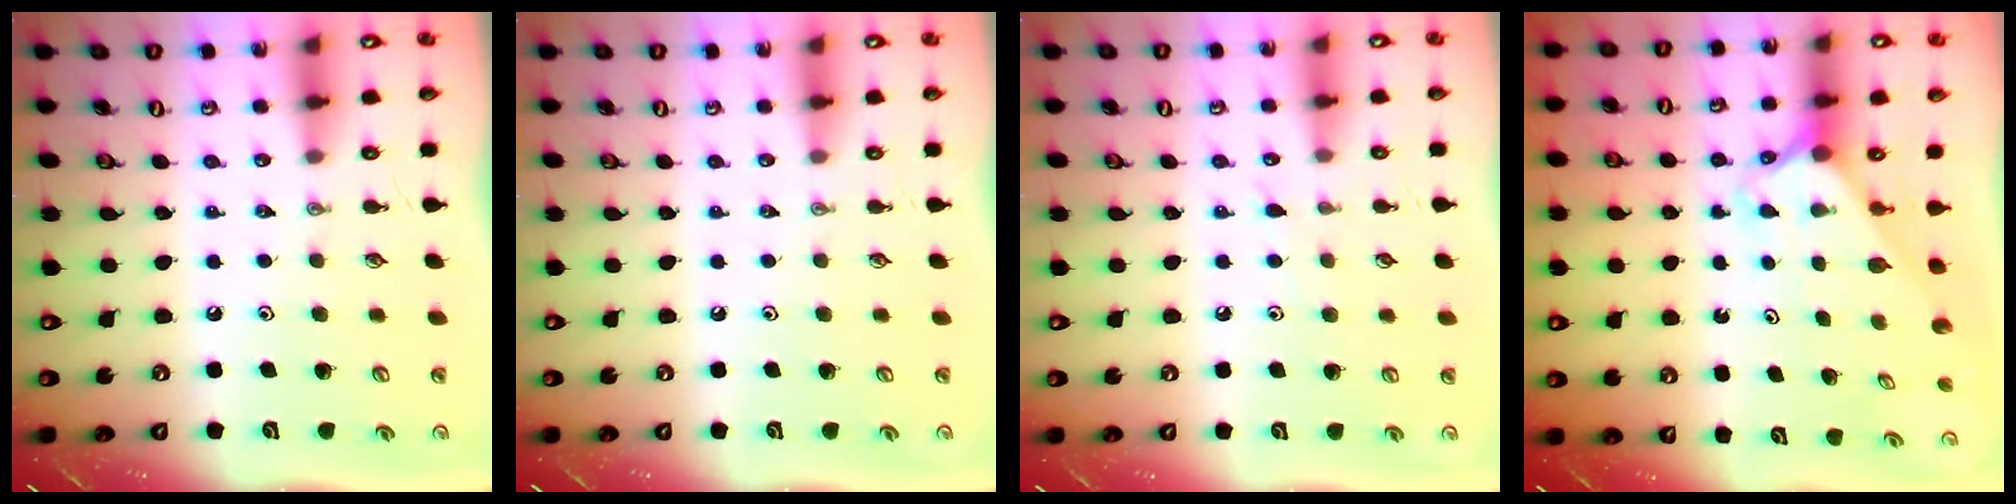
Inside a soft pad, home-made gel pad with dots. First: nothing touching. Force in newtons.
{"total": 0.0}
{"total": 3.9, "press": 3.8, "slide": 0.5}
{"total": 2.0, "press": 2.0, "slide": 0.2}